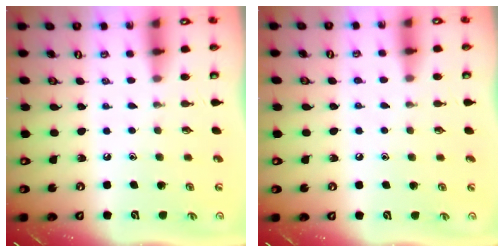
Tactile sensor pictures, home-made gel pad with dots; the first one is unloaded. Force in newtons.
{"total": 4.0, "press": 3.9, "slide": 0.6}